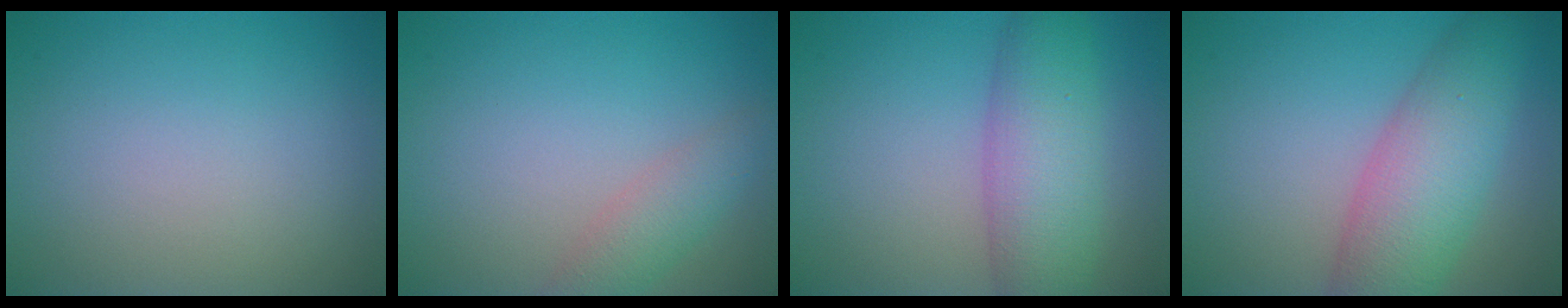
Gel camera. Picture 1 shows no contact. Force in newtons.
{"total": 2.5, "press": 2.5, "slide": 0.1}
{"total": 6.7, "press": 6.7, "slide": 0.2}
{"total": 7.4, "press": 7.4, "slide": 0.2}